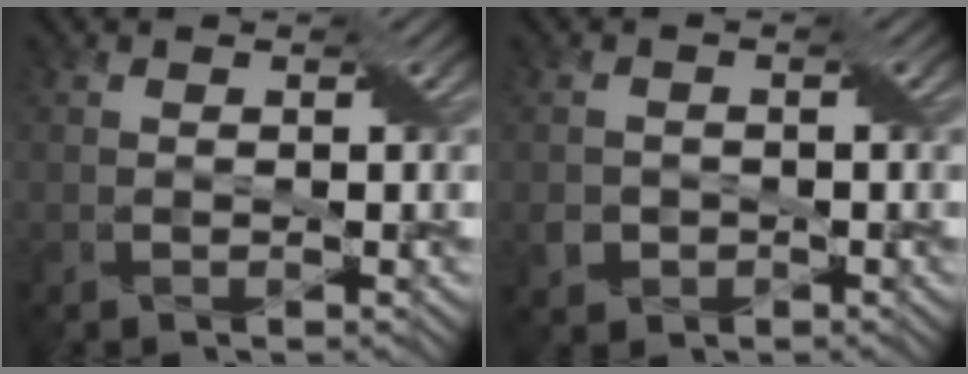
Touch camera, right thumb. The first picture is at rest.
{"total": 2.1, "force": [-0.7, 1.8, 0.7], "torque": [-0.017, -0.005, -0.013]}